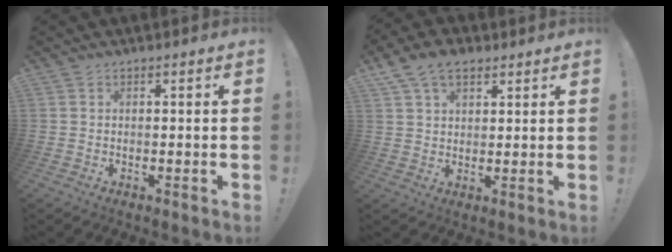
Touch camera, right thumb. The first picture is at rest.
{"total": 8.9, "force": [5.2, 5.3, 4.8], "torque": [-0.082, -0.010, 0.101]}